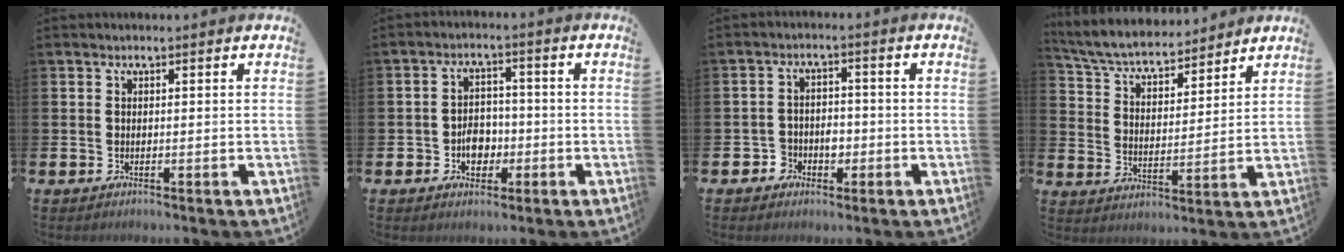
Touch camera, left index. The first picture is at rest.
{"total": 4.1, "force": [-1.2, 3.3, 2.2], "torque": [-0.031, 0.001, -0.029]}
{"total": 2.9, "force": [-1.4, 2.4, 0.6], "torque": [-0.022, 0.005, -0.034]}
{"total": 6.1, "force": [5.7, 1.4, 1.7], "torque": [-0.066, -0.040, 0.097]}